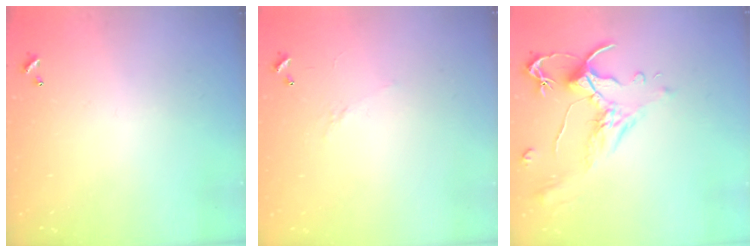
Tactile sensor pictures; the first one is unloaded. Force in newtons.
{"total": 6.2, "press": 6.2, "slide": 0.8}
{"total": 1.5, "press": 1.0, "slide": 1.1}